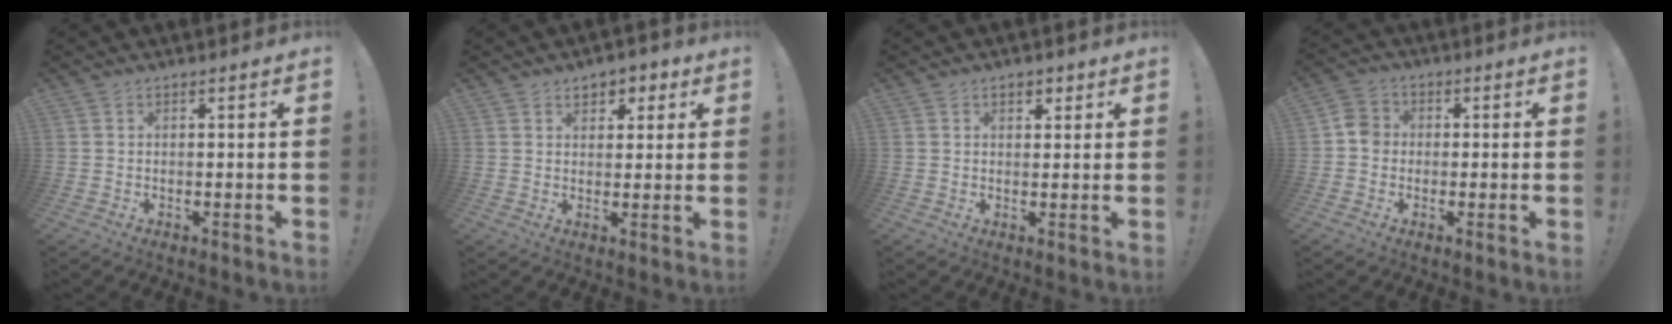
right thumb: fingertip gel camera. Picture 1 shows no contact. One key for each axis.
{"total": 4.8, "fx": 2.2, "fy": 3.7, "fz": 2.2, "tx": -0.019, "ty": -0.006, "tz": 0.036}
{"total": 3.1, "fx": 1.5, "fy": 2.0, "fz": 1.8, "tx": -0.021, "ty": 0.000, "tz": 0.024}
{"total": 5.4, "fx": -1.1, "fy": 4.5, "fz": 2.6, "tx": -0.038, "ty": 0.024, "tz": -0.016}